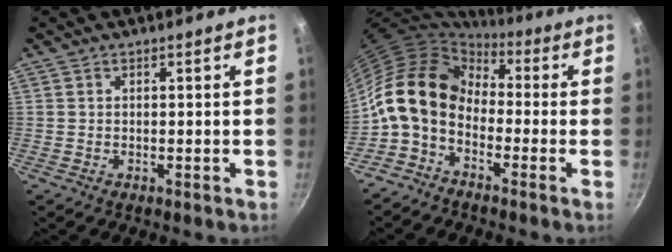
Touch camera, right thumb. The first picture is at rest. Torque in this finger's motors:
{"motor_torque": [2.56, 2.45, 1.21, -1.15, 0.48]}